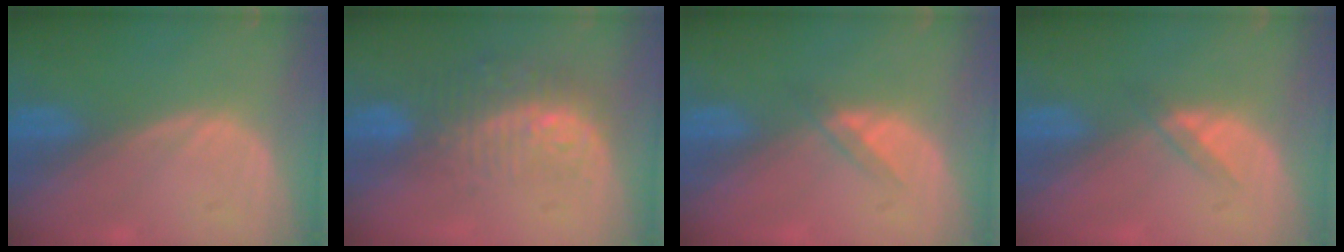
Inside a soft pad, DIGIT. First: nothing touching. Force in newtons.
{"total": 9.9, "press": 8.3, "slide": 5.3}
{"total": 1.9, "press": 1.7, "slide": 1.0}
{"total": 1.9, "press": 1.7, "slide": 1.0}